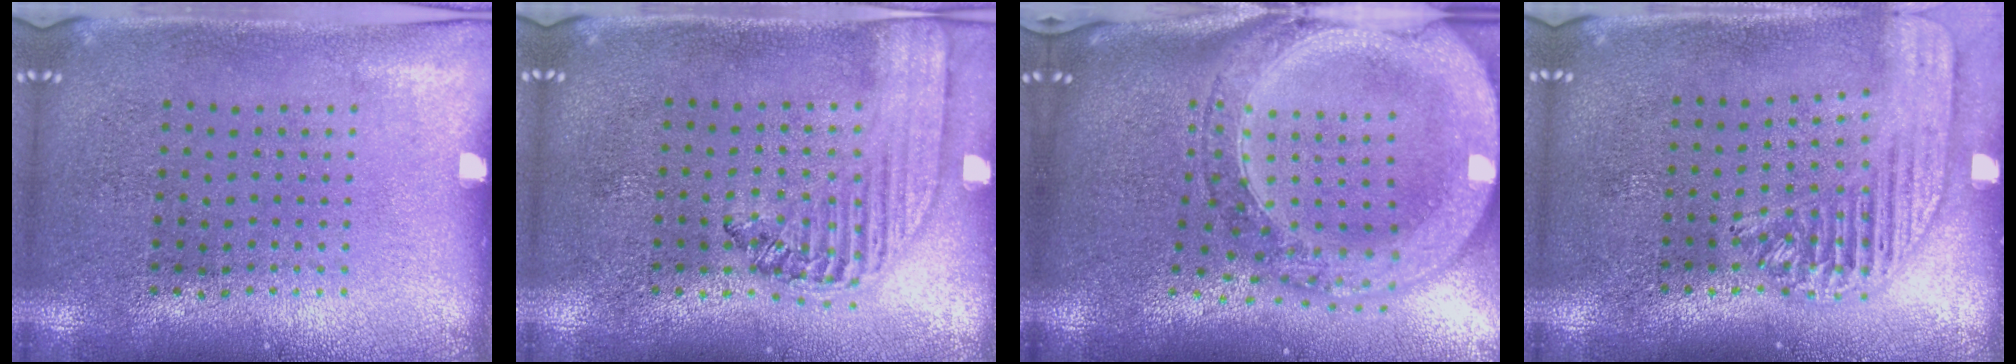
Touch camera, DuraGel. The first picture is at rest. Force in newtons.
{"total": 1.5, "press": 1.4, "slide": 0.5}
{"total": 4.0, "press": 3.1, "slide": 2.5}
{"total": 1.8, "press": 1.7, "slide": 0.7}